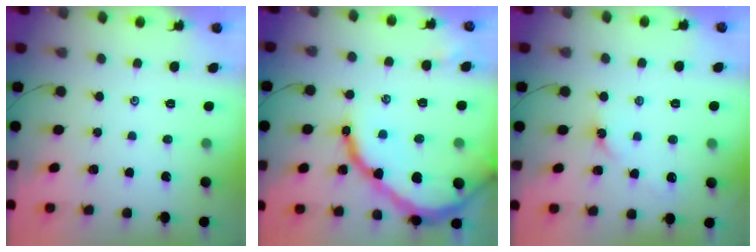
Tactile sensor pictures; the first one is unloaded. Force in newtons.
{"total": 19.0, "press": 18.9, "slide": 1.9}
{"total": 2.6, "press": 2.5, "slide": 0.5}